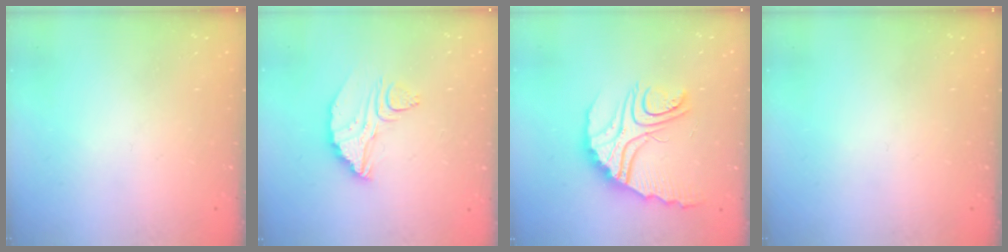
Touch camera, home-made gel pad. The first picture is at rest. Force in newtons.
{"total": 8.7, "press": 8.7, "slide": 0.7}
{"total": 14.1, "press": 14.0, "slide": 1.2}
{"total": 0.0}